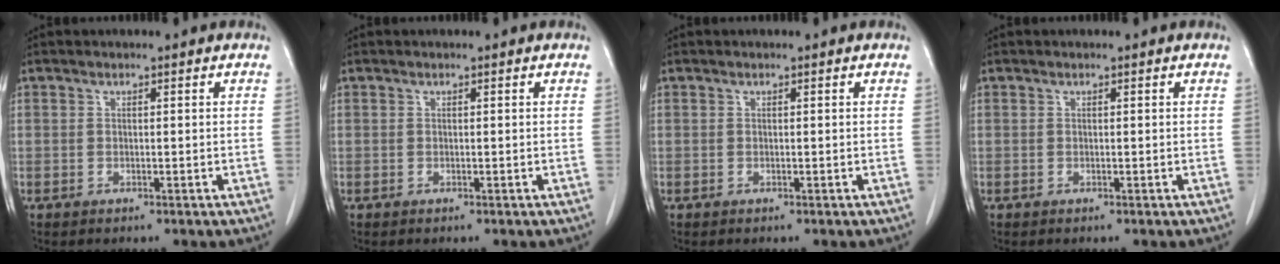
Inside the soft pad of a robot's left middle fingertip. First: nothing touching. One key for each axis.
{"total": 0.0}
{"total": 0.0}
{"total": 0.0}